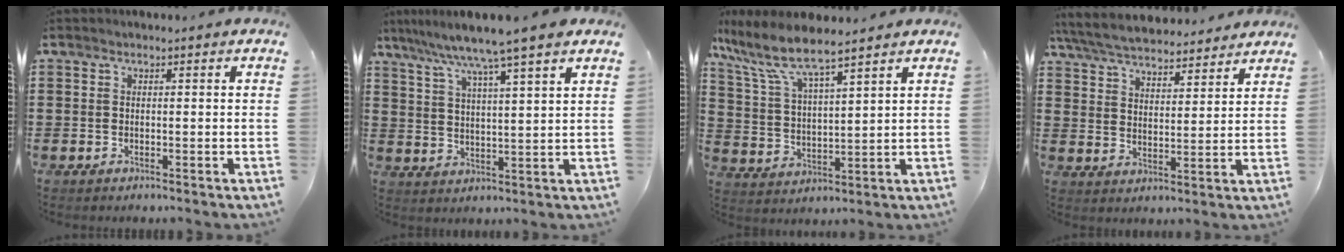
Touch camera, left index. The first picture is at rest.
{"total": 7.0, "force": [5.8, -1.1, 3.8], "torque": [-0.094, -0.030, 0.094]}
{"total": 7.4, "force": [6.0, 1.3, 4.2], "torque": [-0.108, -0.028, 0.101]}
{"total": 6.2, "force": [6.0, 0.8, 1.4], "torque": [-0.055, -0.030, 0.105]}